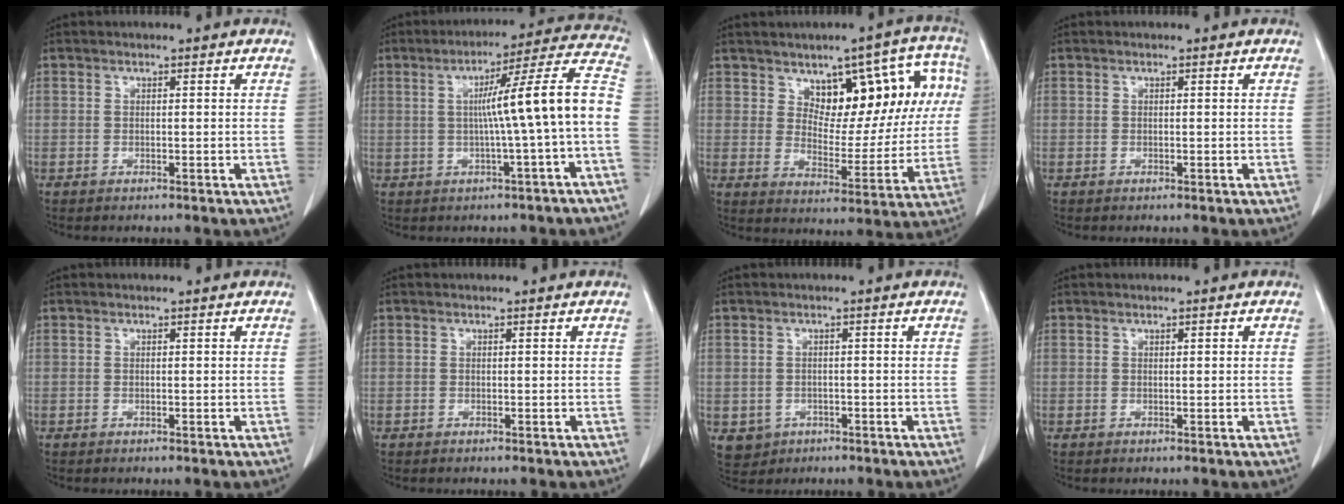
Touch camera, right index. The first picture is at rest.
{"total": 12.6, "force": [-1.2, -1.3, 12.5], "torque": [-0.169, 0.027, -0.019]}
{"total": 14.3, "force": [5.4, 7.0, 11.2], "torque": [-0.122, 0.030, 0.083]}
{"total": 0.0}
{"total": 0.0}
{"total": 0.0}
{"total": 3.6, "force": [-1.4, 3.2, 0.7], "torque": [-0.010, 0.003, -0.014]}
{"total": 0.0}